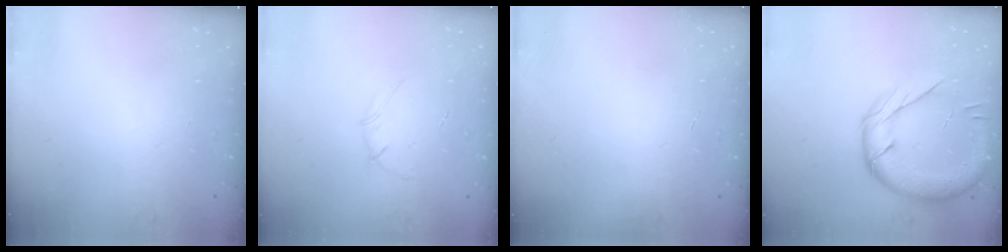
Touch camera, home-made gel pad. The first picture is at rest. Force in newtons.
{"total": 2.7, "press": 2.6, "slide": 0.7}
{"total": 0.0}
{"total": 17.8, "press": 17.7, "slide": 1.7}